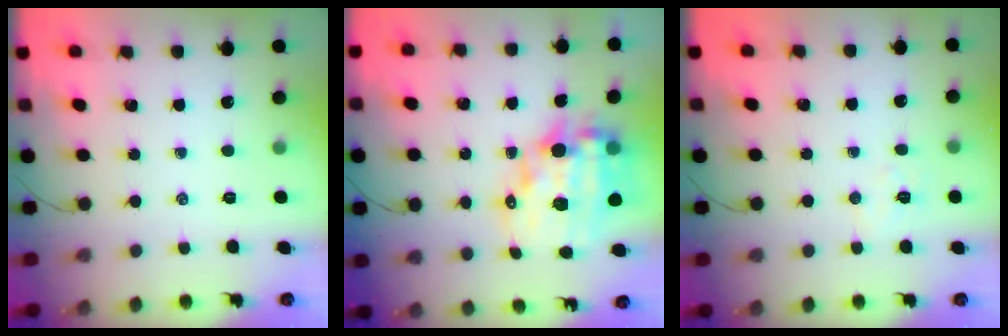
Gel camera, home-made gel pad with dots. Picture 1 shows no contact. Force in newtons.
{"total": 16.4, "press": 15.9, "slide": 3.8}
{"total": 4.8, "press": 4.7, "slide": 0.8}